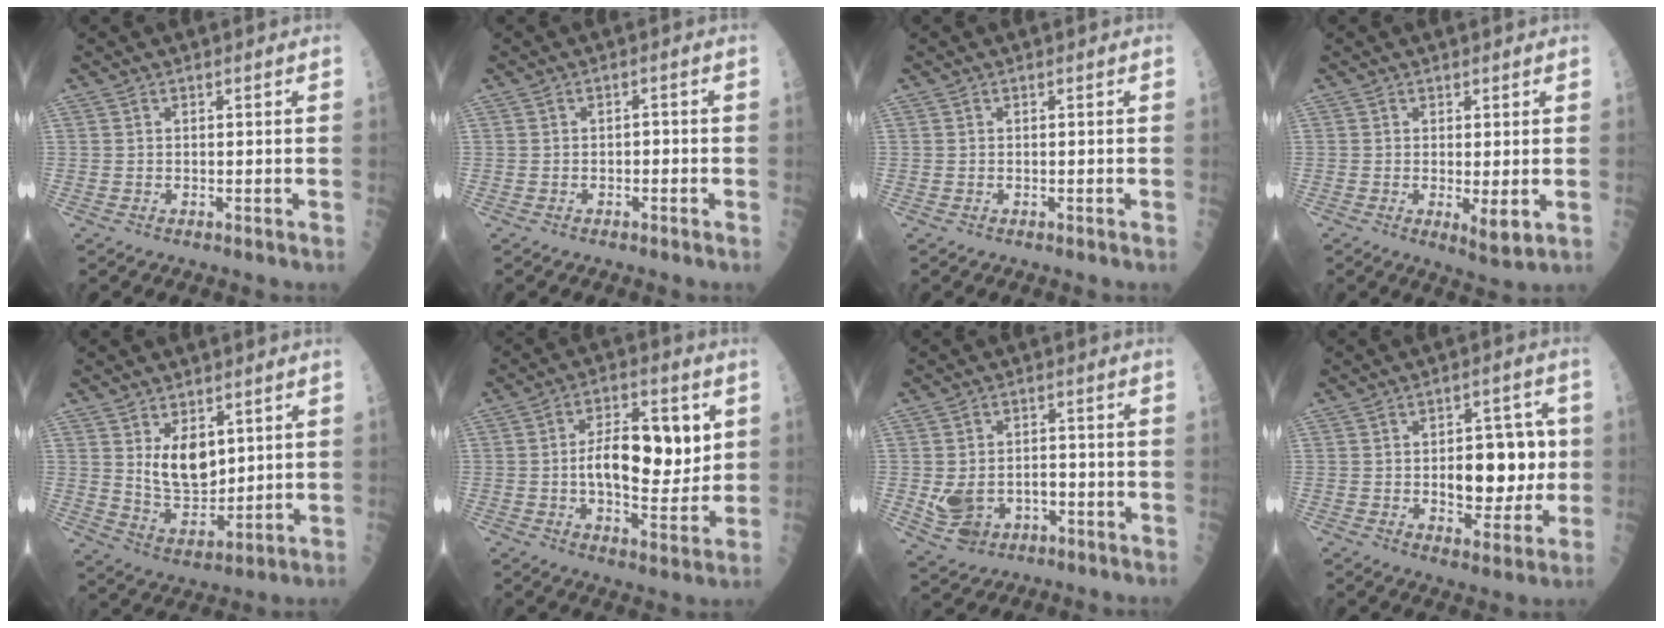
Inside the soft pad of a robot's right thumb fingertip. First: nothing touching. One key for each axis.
{"total": 1.1, "fx": -0.3, "fy": 0.7, "fz": 0.7, "tx": -0.001, "ty": 0.005, "tz": -0.007}
{"total": 0.0}
{"total": 3.8, "fx": -0.3, "fy": 0.9, "fz": 3.6, "tx": -0.057, "ty": -0.013, "tz": -0.003}
{"total": 9.5, "fx": 3.2, "fy": 5.7, "fz": 6.9, "tx": -0.088, "ty": -0.034, "tz": 0.072}
{"total": 15.4, "fx": 2.2, "fy": 7.3, "fz": 13.4, "tx": -0.176, "ty": -0.002, "tz": 0.037}
{"total": 7.8, "fx": -1.7, "fy": 6.0, "fz": 4.7, "tx": -0.067, "ty": 0.016, "tz": -0.015}
{"total": 13.1, "fx": 0.1, "fy": 7.4, "fz": 10.8, "tx": -0.102, "ty": 0.012, "tz": 0.010}